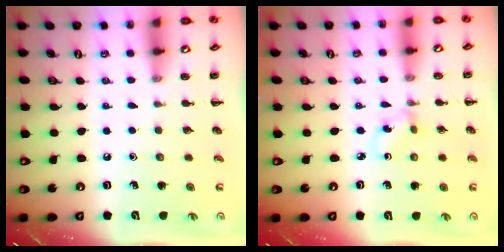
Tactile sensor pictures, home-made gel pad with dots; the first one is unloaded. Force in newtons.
{"total": 1.5, "press": 1.3, "slide": 0.7}